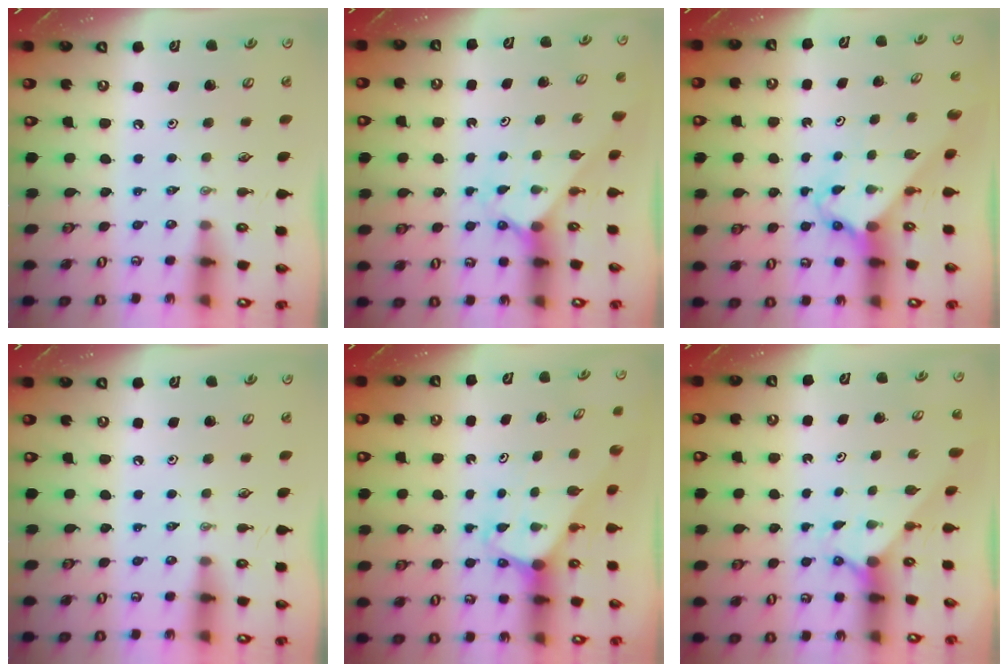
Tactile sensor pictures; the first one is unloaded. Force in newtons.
{"total": 2.0, "press": 2.0, "slide": 0.2}
{"total": 2.5, "press": 2.5, "slide": 0.2}
{"total": 0.0}
{"total": 2.0, "press": 2.0, "slide": 0.2}
{"total": 3.7, "press": 3.7, "slide": 0.2}